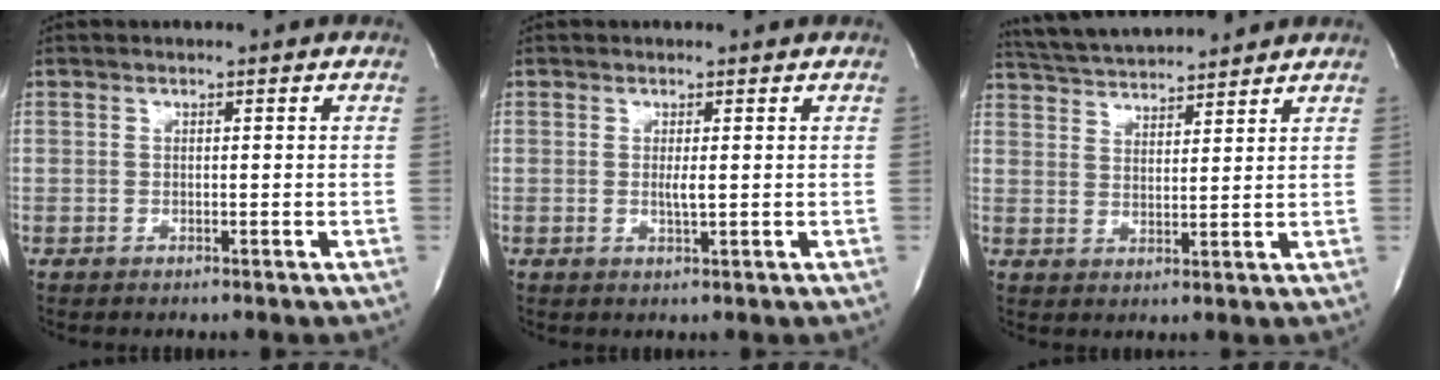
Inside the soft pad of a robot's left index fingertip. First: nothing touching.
{"total": 1.3, "force": [-0.2, 0.0, 1.3], "torque": [-0.031, -0.006, -0.002]}
{"total": 10.2, "force": [9.7, 0.6, 3.0], "torque": [-0.066, 0.022, 0.159]}